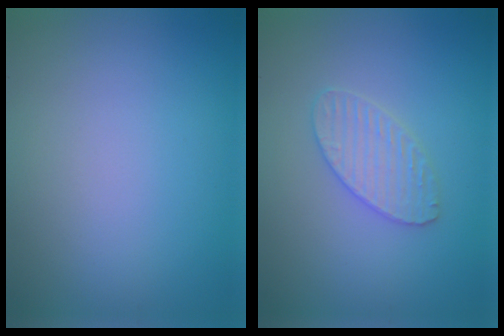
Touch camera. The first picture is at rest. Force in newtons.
{"total": 2.6, "press": 2.6, "slide": 0.2}